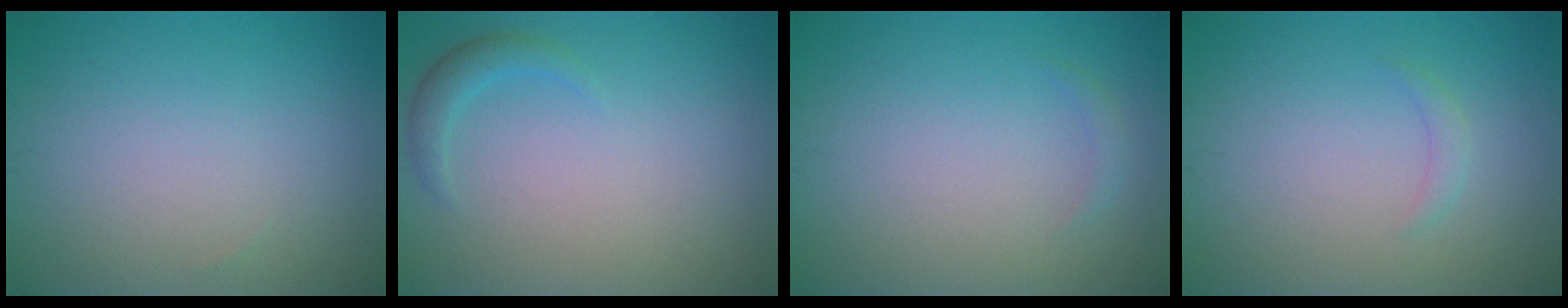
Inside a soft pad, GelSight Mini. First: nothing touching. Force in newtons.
{"total": 1.6, "press": 1.6, "slide": 0.1}
{"total": 0.7, "press": 0.7, "slide": 0.1}
{"total": 1.0, "press": 1.0, "slide": 0.1}